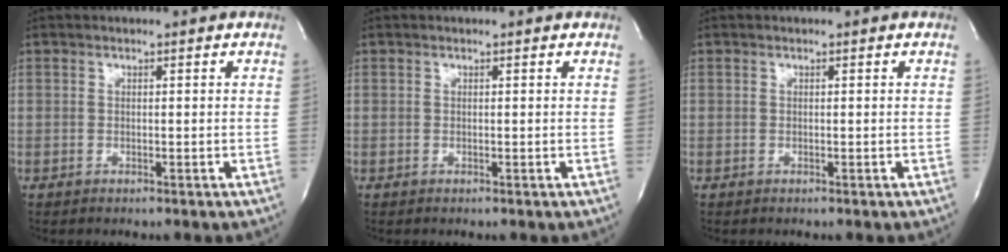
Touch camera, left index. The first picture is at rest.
{"total": 0.0}
{"total": 0.0}